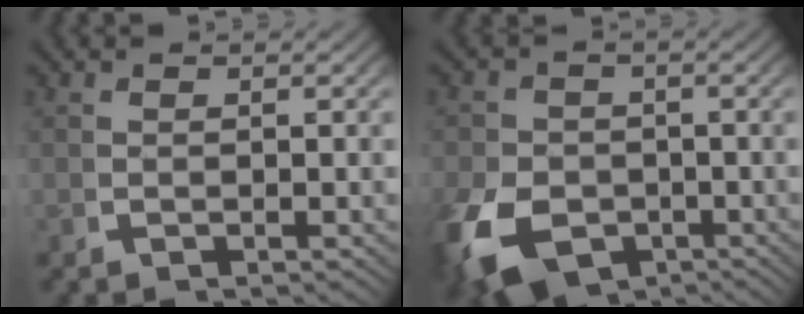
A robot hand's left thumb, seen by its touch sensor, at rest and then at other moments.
{"total": 9.2, "force": [-4.3, 6.4, 4.9], "torque": [-0.097, -0.044, -0.054]}